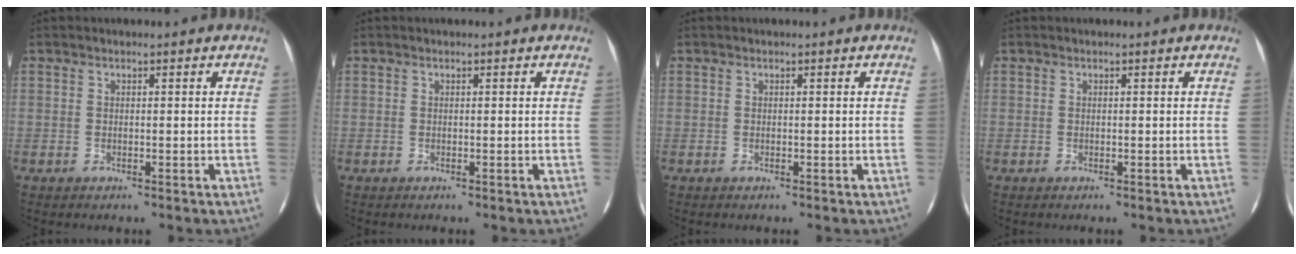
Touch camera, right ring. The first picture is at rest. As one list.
[{"total": 0.0}, {"total": 0.0}, {"total": 0.0}]